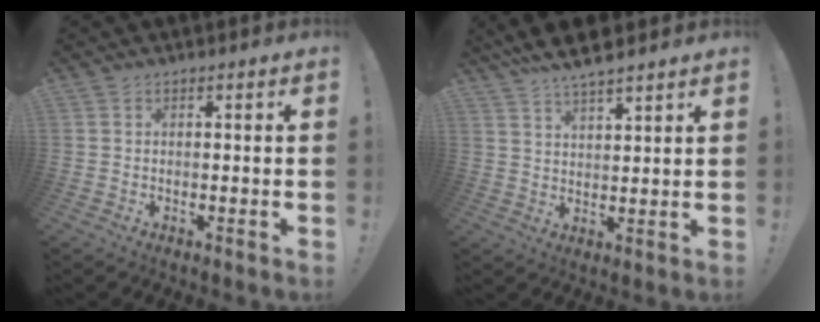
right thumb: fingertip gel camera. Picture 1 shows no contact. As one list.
[{"total": 6.8, "force": [6.1, 1.2, 2.9], "torque": [-0.068, -0.029, 0.114]}]